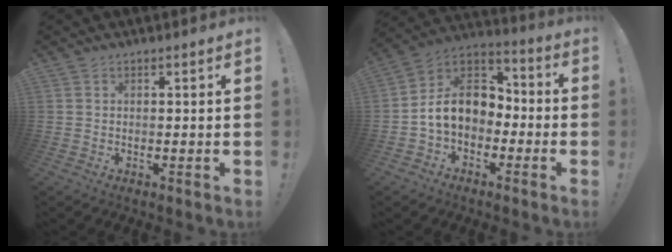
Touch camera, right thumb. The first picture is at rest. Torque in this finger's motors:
{"motor_torque": [1.92, 2.16, 1.37, -0.80, 0.05]}